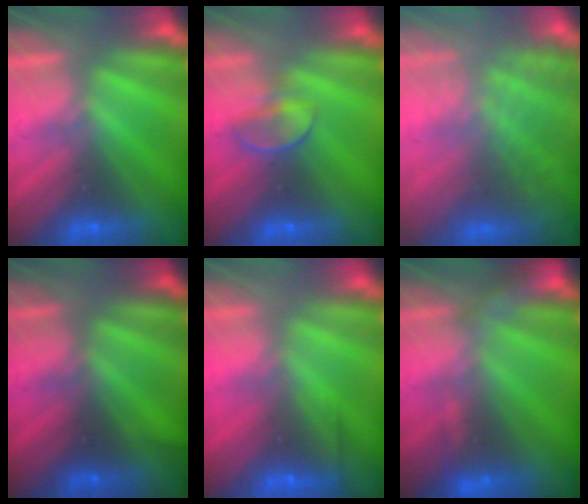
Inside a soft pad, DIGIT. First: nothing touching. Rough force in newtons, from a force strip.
{"total": 2.3}
{"total": 7.5}
{"total": 2.1}
{"total": 2.5}
{"total": 2.9}